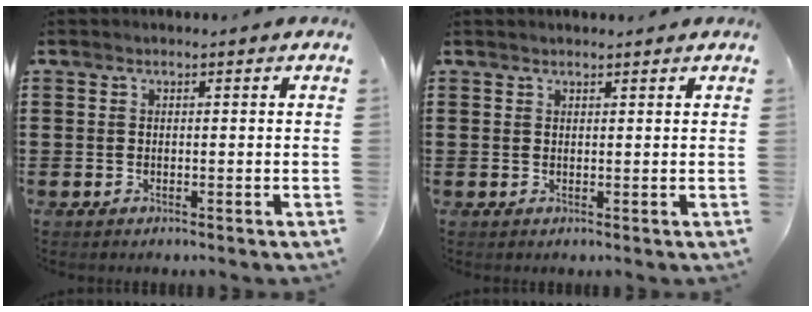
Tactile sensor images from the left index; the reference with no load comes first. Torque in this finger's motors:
{"motor_torque": [1.07, 0.66, 0.14, 0.03]}